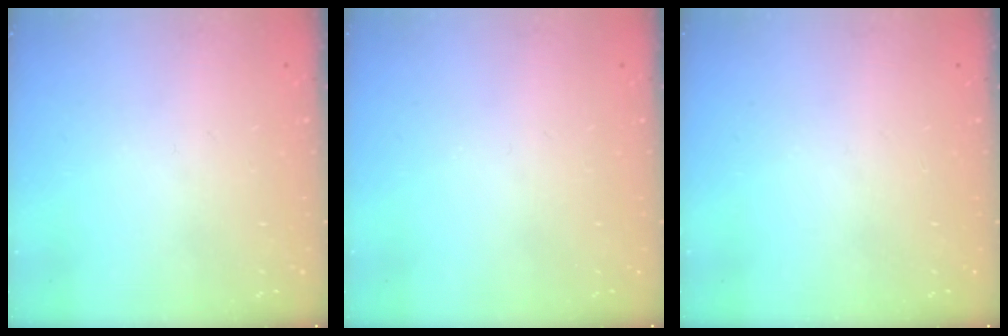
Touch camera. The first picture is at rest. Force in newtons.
{"total": 0.0}
{"total": 0.0}